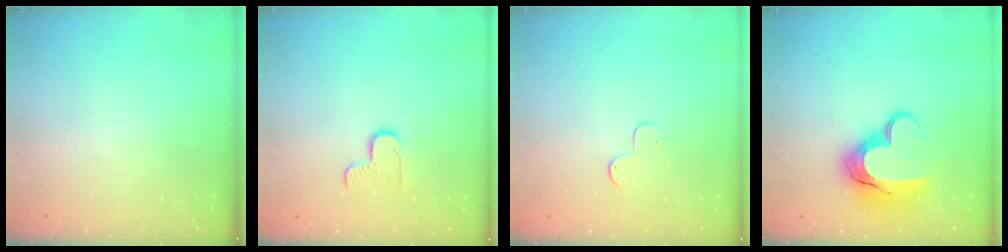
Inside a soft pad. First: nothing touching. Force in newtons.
{"total": 6.1, "press": 6.1, "slide": 0.4}
{"total": 4.8, "press": 4.8, "slide": 0.5}
{"total": 16.0, "press": 16.0, "slide": 1.0}